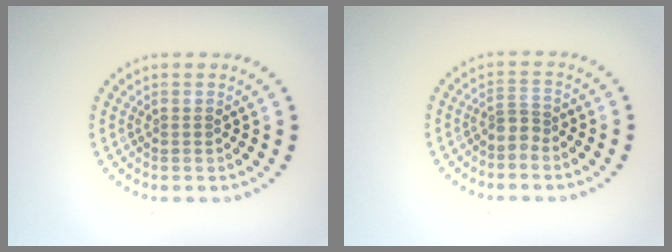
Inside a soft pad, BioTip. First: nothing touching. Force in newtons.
{"total": 1.5, "press": 1.0, "slide": 1.1}